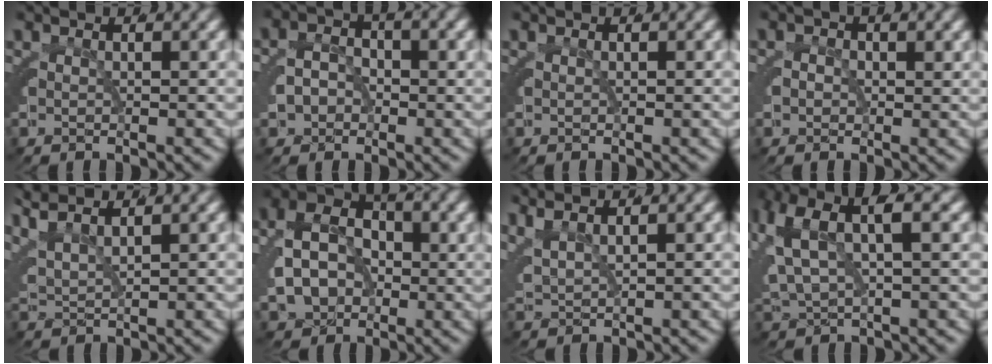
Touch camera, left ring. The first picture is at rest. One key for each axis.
{"total": 4.9, "fx": -0.7, "fy": 4.5, "fz": 1.7, "tx": -0.036, "ty": -0.016, "tz": -0.008}
{"total": 0.0}
{"total": 2.4, "fx": -0.2, "fy": 2.3, "fz": 0.7, "tx": -0.013, "ty": -0.012, "tz": 0.001}
{"total": 5.5, "fx": 2.6, "fy": 4.2, "fz": 2.4, "tx": -0.094, "ty": -0.002, "tz": 0.039}
{"total": 10.2, "fx": 0.1, "fy": 8.9, "fz": 4.9, "tx": -0.080, "ty": -0.010, "tz": -0.008}
{"total": 4.9, "fx": 1.6, "fy": 4.1, "fz": 2.2, "tx": -0.074, "ty": -0.008, "tz": 0.025}
{"total": 7.2, "fx": 1.8, "fy": 5.0, "fz": 4.8, "tx": -0.118, "ty": 0.000, "tz": 0.031}